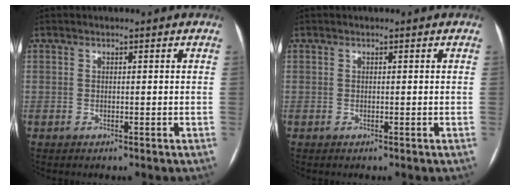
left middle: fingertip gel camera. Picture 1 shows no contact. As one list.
[{"total": 0.0}]